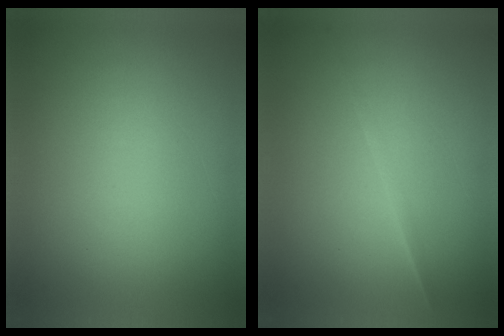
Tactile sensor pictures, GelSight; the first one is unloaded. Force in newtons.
{"total": 2.1}